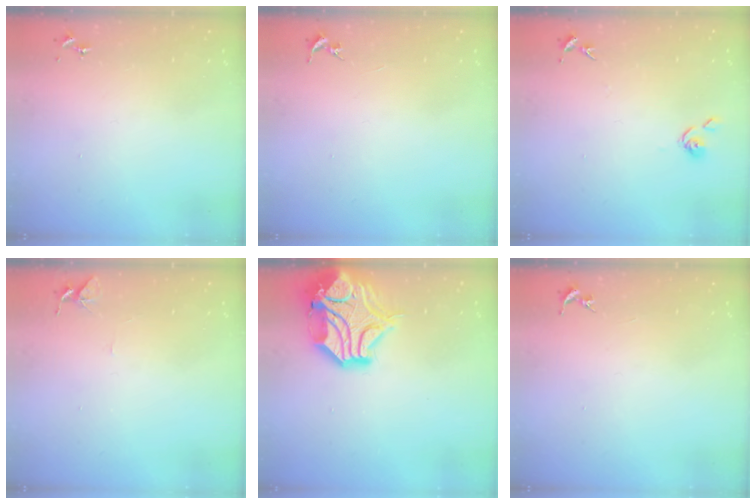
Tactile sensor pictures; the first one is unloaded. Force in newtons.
{"total": 0.0}
{"total": 6.3, "press": 6.3, "slide": 0.5}
{"total": 5.2, "press": 5.1, "slide": 0.4}
{"total": 17.6, "press": 17.4, "slide": 2.6}
{"total": 0.0}